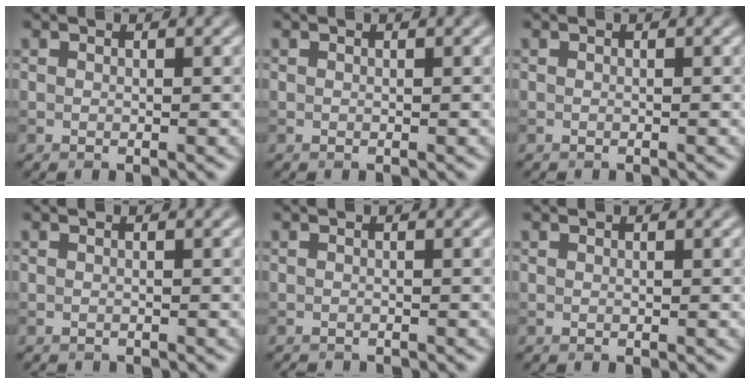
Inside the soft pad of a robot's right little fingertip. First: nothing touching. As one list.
[{"total": 0.0}, {"total": 0.5, "force": [-0.5, 0.0, 0.0], "torque": [0.004, 0.000, -0.009]}, {"total": 0.8, "force": [-0.8, 0.0, 0.0], "torque": [0.004, -0.006, -0.014]}, {"total": 1.5, "force": [-1.5, 0.1, 0.1], "torque": [0.007, -0.007, -0.021]}, {"total": 0.0}]